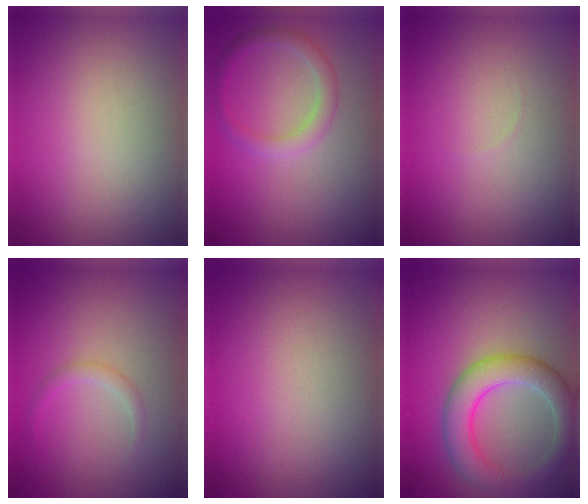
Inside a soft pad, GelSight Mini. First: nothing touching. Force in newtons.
{"total": 2.0, "press": 2.0, "slide": 0.1}
{"total": 0.0}
{"total": 1.0, "press": 1.0, "slide": 0.1}
{"total": 0.0}
{"total": 5.4, "press": 5.3, "slide": 0.3}